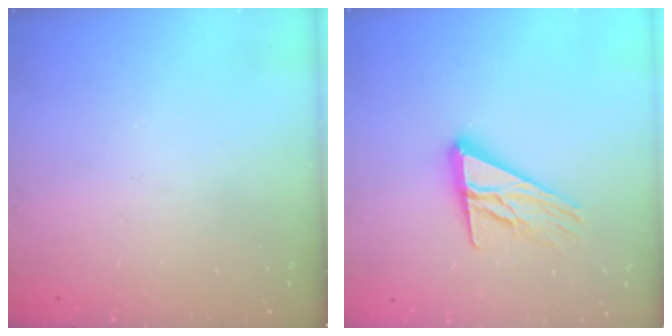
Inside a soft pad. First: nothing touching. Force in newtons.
{"total": 13.0, "press": 13.0, "slide": 1.0}